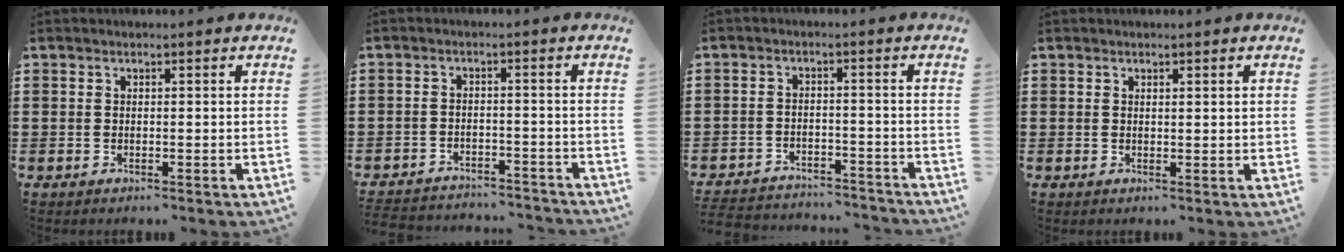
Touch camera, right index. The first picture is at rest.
{"total": 3.2, "force": [-3.2, 0.3, 0.1], "torque": [-0.008, 0.000, -0.069]}
{"total": 3.6, "force": [-3.6, 0.3, 0.3], "torque": [-0.018, -0.001, -0.079]}
{"total": 0.7, "force": [0.5, 0.1, 0.5], "torque": [-0.010, 0.001, 0.009]}